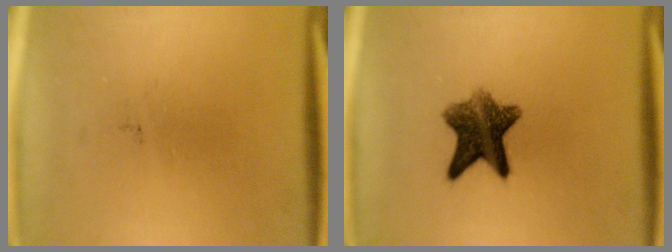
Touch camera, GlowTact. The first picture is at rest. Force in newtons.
{"total": 8.4}